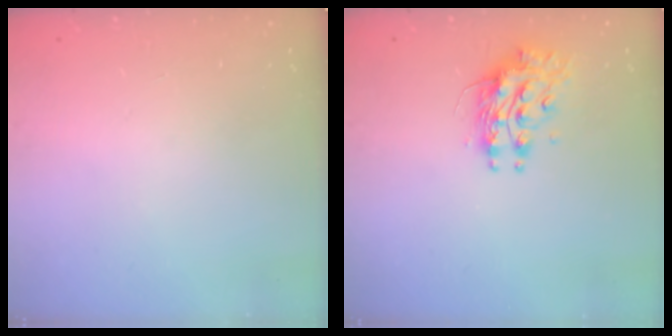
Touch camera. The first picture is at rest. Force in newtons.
{"total": 10.4, "press": 10.4, "slide": 0.6}